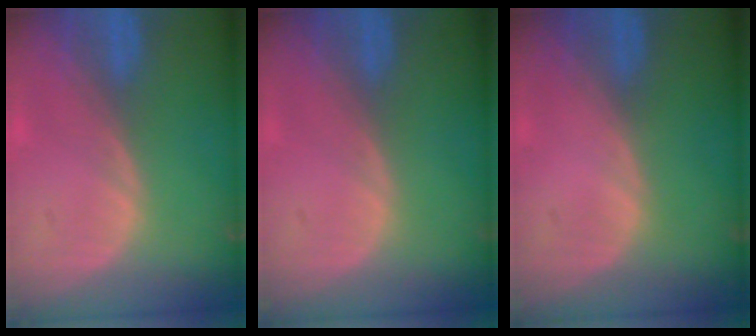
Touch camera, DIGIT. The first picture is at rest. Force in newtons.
{"total": 0.0}
{"total": 0.0}